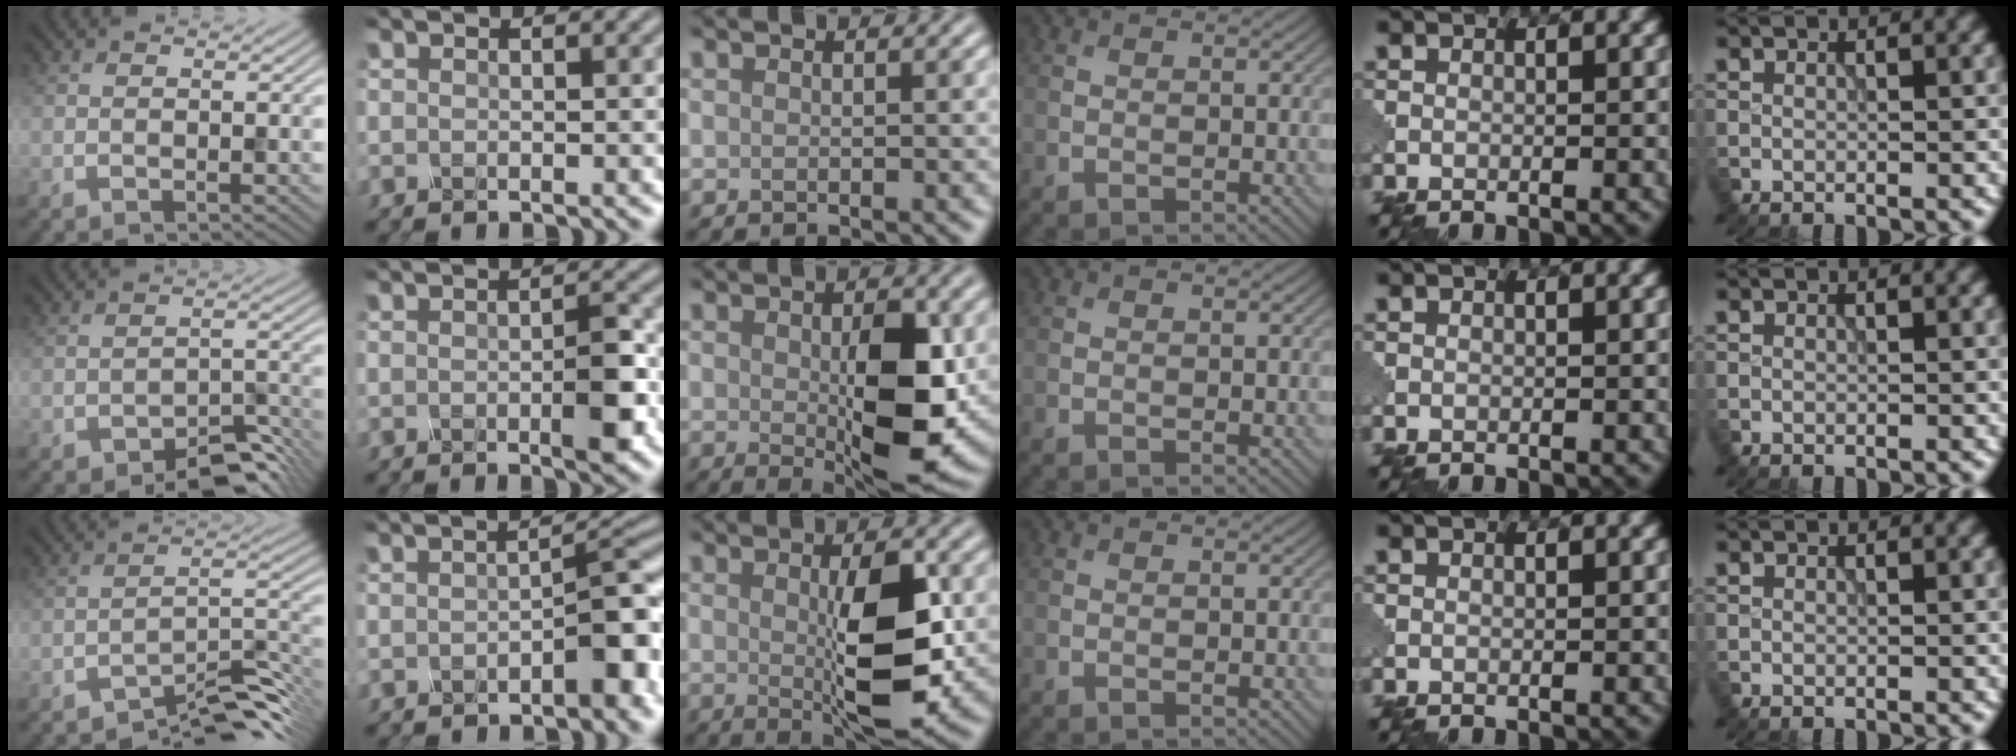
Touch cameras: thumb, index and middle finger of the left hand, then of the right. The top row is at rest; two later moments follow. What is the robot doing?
{"motion": "press", "object": "mechanical pencil"}